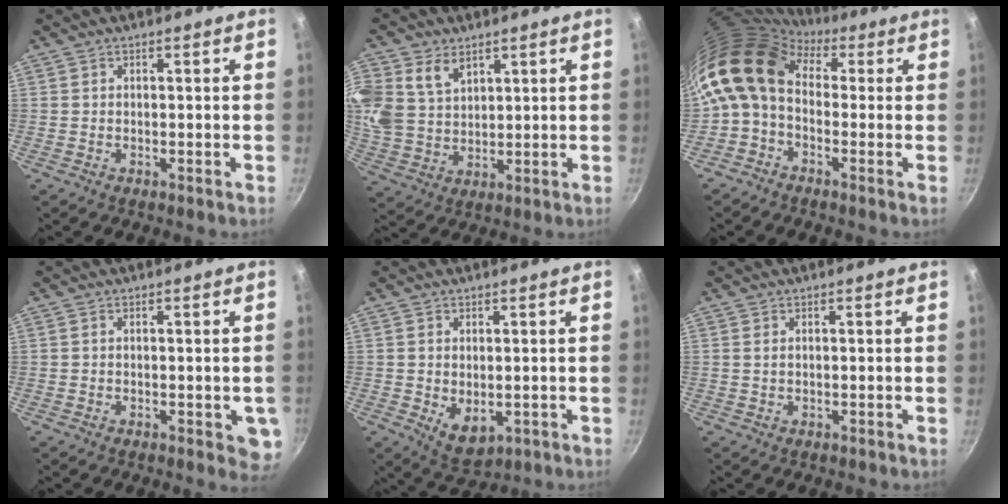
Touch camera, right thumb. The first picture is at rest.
{"total": 13.5, "force": [6.1, 9.9, 7.0], "torque": [-0.162, -0.002, 0.131]}
{"total": 12.7, "force": [1.1, 8.8, 9.1], "torque": [-0.165, 0.027, -0.006]}
{"total": 5.2, "force": [-1.0, 2.2, 4.6], "torque": [-0.029, 0.000, -0.008]}
{"total": 5.8, "force": [-0.4, 3.8, 4.4], "torque": [-0.067, -0.017, 0.005]}
{"total": 0.8, "force": [0.3, 0.5, 0.6], "torque": [-0.011, 0.001, 0.006]}